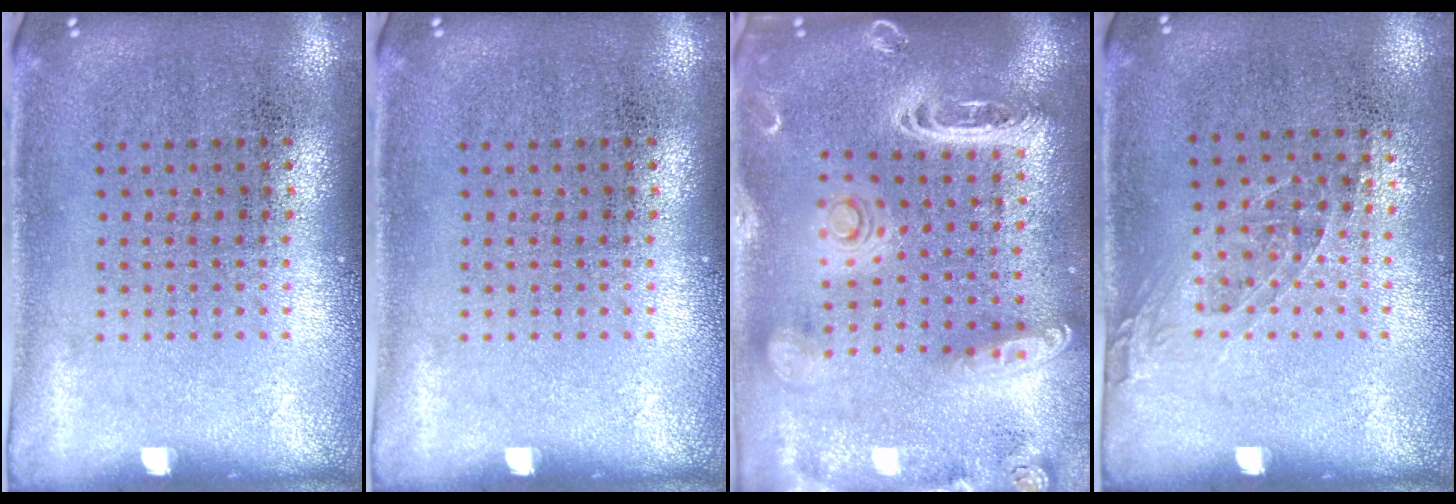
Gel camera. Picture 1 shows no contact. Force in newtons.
{"total": 0.0}
{"total": 3.0, "press": 2.5, "slide": 1.5}
{"total": 1.0, "press": 0.8, "slide": 0.6}